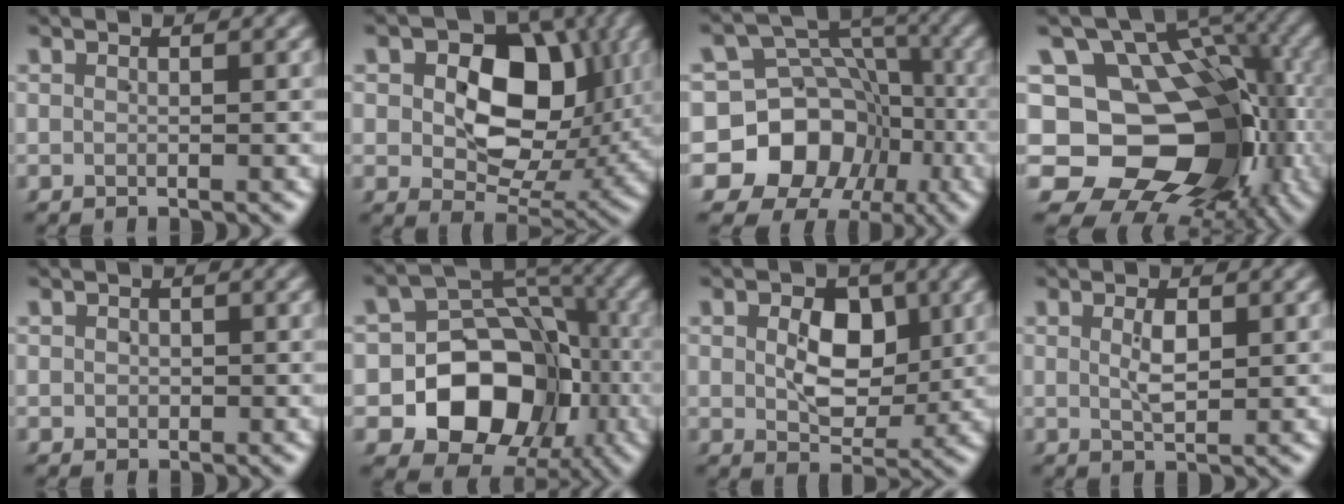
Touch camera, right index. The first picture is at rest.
{"total": 11.4, "force": [2.4, 8.1, 7.6], "torque": [-0.104, -0.010, 0.042]}
{"total": 17.8, "force": [-3.9, 15.5, 7.7], "torque": [-0.161, -0.059, -0.060]}
{"total": 26.0, "force": [-5.2, 19.4, 16.5], "torque": [-0.302, -0.087, -0.065]}
{"total": 0.9, "force": [-0.3, 0.8, 0.1], "torque": [-0.001, -0.005, 0.000]}
{"total": 17.0, "force": [-3.6, 13.3, 9.9], "torque": [-0.177, -0.055, -0.046]}
{"total": 5.0, "force": [0.9, 3.5, 3.4], "torque": [-0.049, -0.015, 0.023]}
{"total": 2.1, "force": [0.3, 0.8, 1.9], "torque": [-0.035, -0.001, 0.010]}